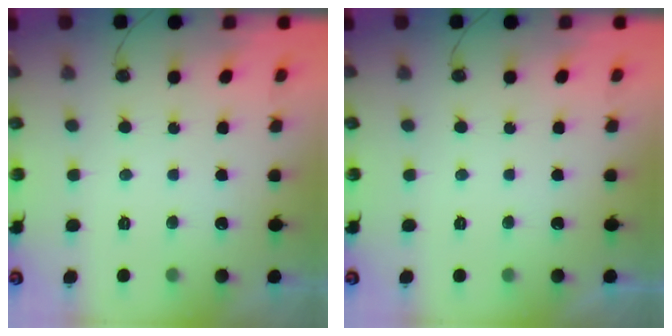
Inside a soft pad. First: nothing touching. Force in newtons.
{"total": 0.0}